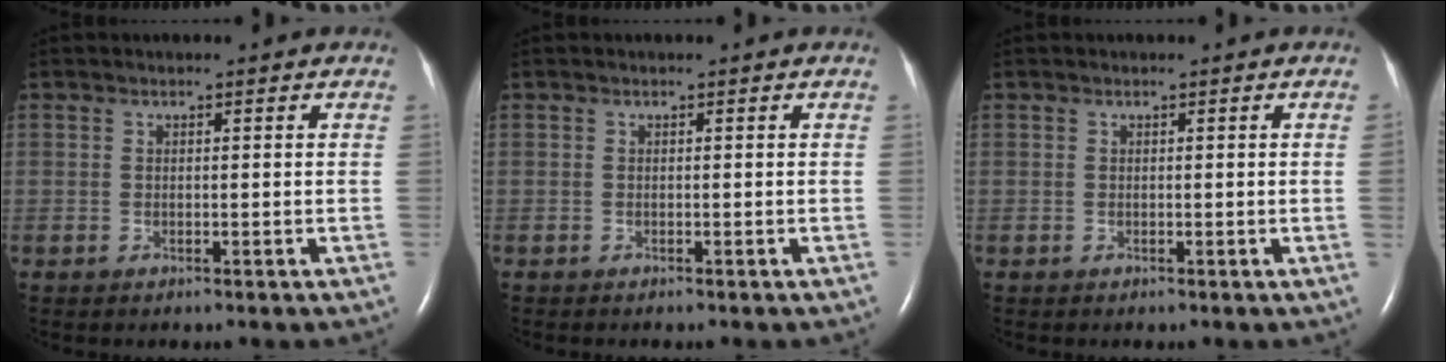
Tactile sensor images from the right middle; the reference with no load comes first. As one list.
[{"total": 0.0}, {"total": 0.6, "force": [0.0, -0.3, 0.6], "torque": [-0.008, -0.001, -0.001]}]